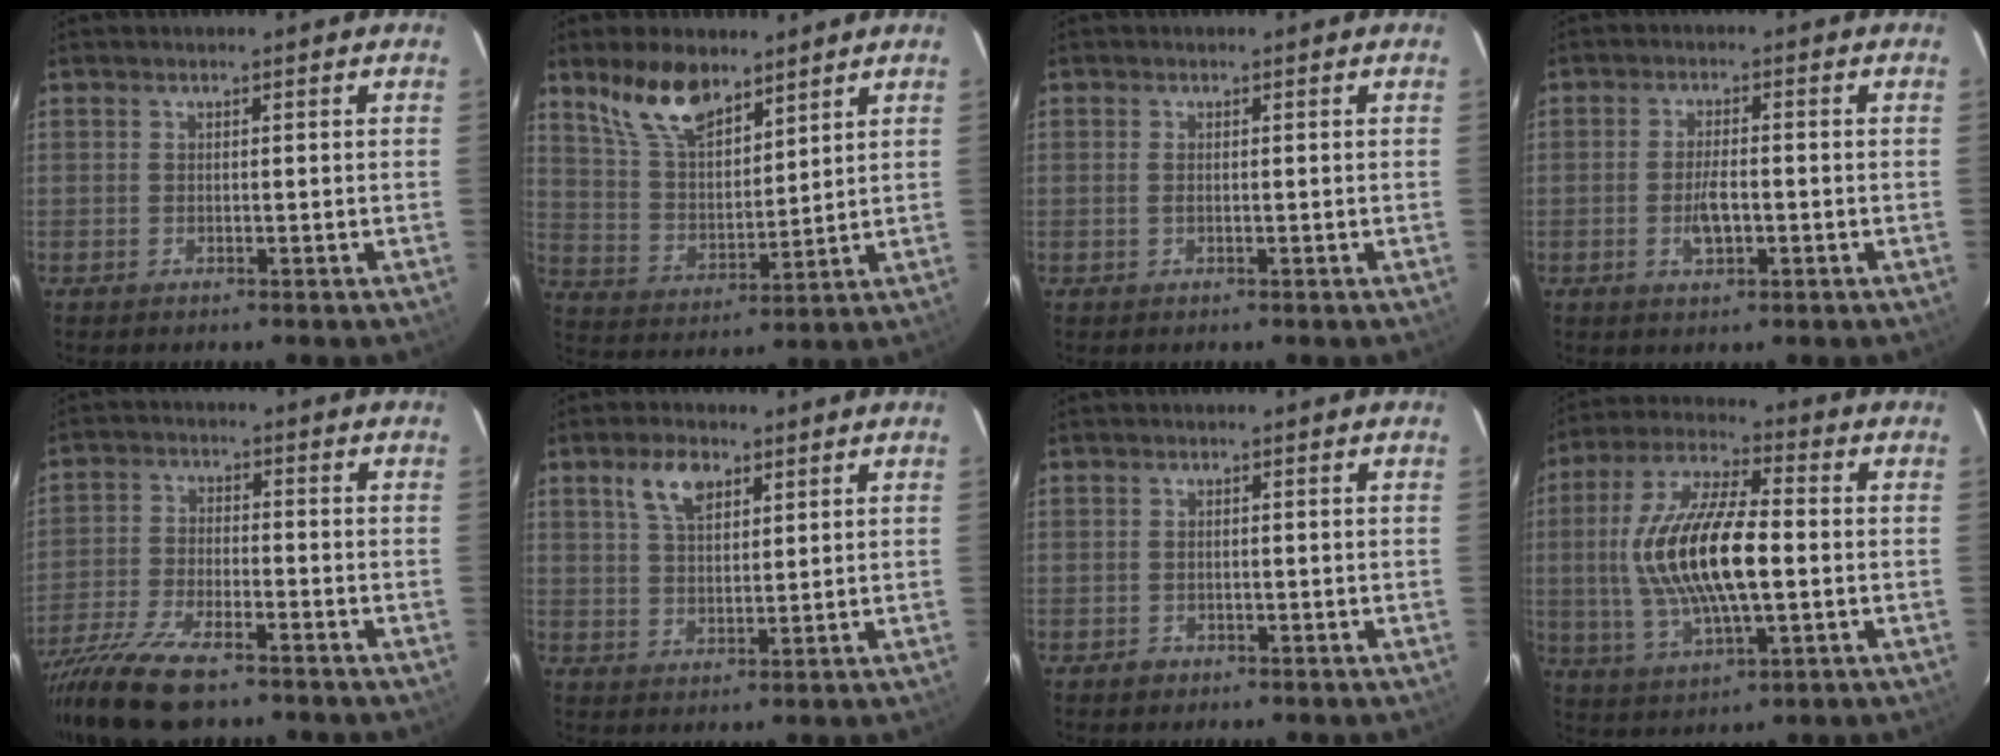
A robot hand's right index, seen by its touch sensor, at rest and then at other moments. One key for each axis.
{"total": 11.9, "fx": 8.7, "fy": 5.1, "fz": 6.4, "tx": -0.120, "ty": 0.011, "tz": 0.173}
{"total": 0.9, "fx": -0.1, "fy": 0.5, "fz": 0.7, "tx": -0.017, "ty": 0.000, "tz": -0.003}
{"total": 4.6, "fx": -1.4, "fy": 1.7, "fz": 4.0, "tx": -0.080, "ty": -0.001, "tz": -0.022}
{"total": 14.5, "fx": -11.3, "fy": 4.1, "fz": 8.2, "tx": -0.188, "ty": -0.041, "tz": -0.210}
{"total": 6.3, "fx": 3.5, "fy": 3.2, "fz": 4.1, "tx": -0.075, "ty": 0.011, "tz": 0.065}
{"total": 1.5, "fx": -0.8, "fy": 1.3, "fz": 0.2, "tx": -0.004, "ty": 0.003, "tz": -0.008}
{"total": 17.4, "fx": -0.4, "fy": 6.4, "fz": 16.2, "tx": -0.323, "ty": 0.006, "tz": -0.005}